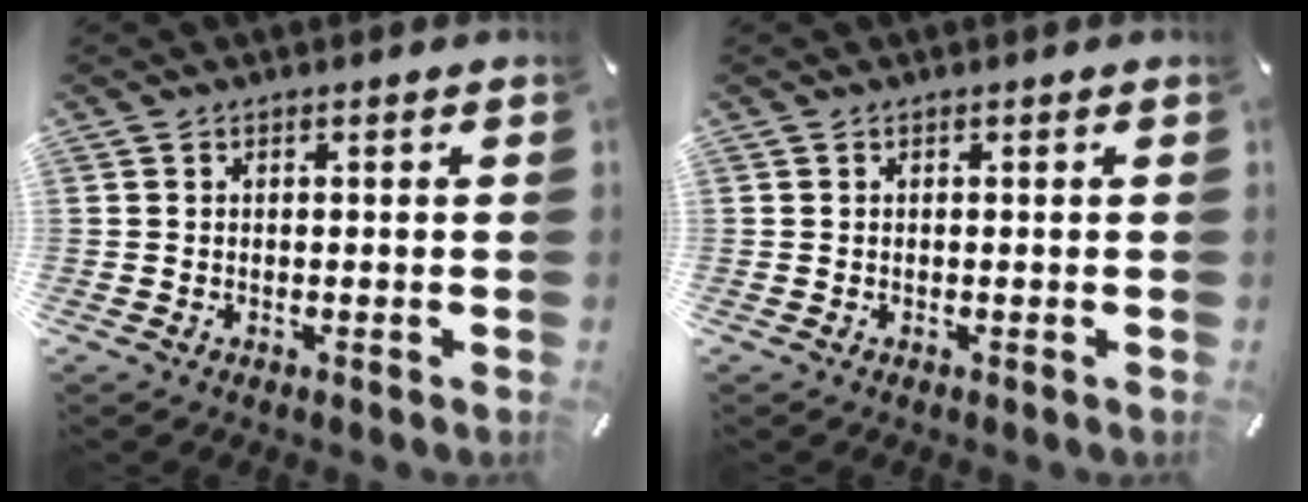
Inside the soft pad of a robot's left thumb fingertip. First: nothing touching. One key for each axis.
{"total": 0.0}